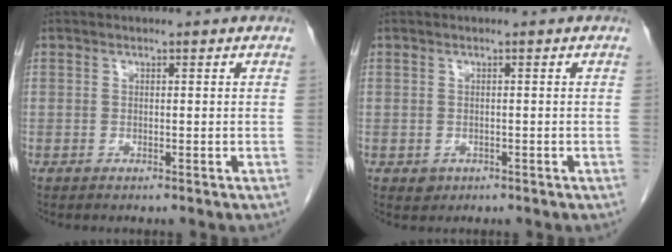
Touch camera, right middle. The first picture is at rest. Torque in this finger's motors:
{"motor_torque": [0.24, -0.03, 0.00, 0.00]}